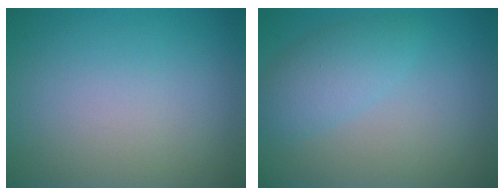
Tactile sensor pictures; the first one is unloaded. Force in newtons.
{"total": 3.1, "press": 3.1, "slide": 0.2}